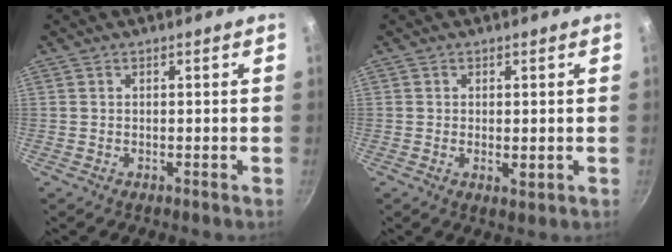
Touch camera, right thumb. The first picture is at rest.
{"total": 2.2, "force": [-0.2, 1.1, 1.9], "torque": [-0.031, -0.006, -0.002]}